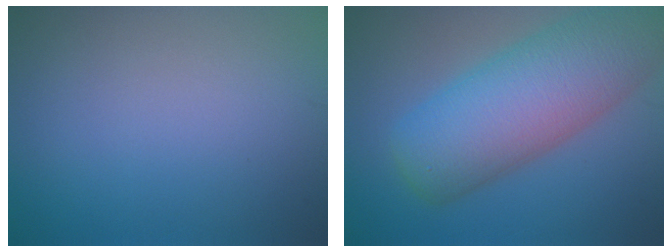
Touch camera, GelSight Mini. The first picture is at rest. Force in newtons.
{"total": 10.5, "press": 10.4, "slide": 0.6}